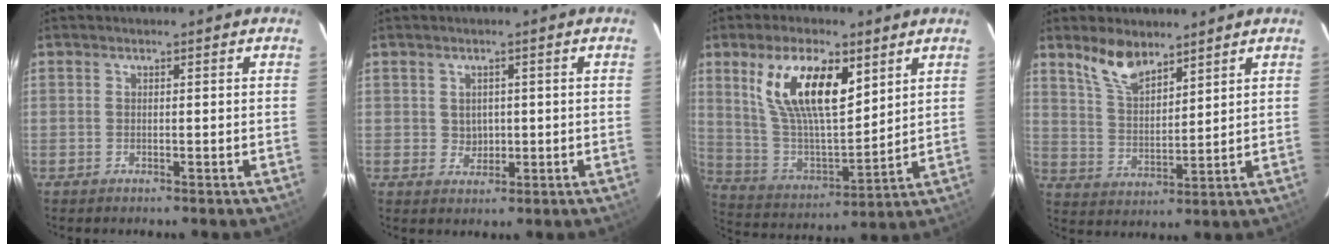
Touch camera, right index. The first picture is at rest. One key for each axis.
{"total": 2.5, "fx": 0.3, "fy": 2.4, "fz": 0.7, "tx": -0.010, "ty": 0.006, "tz": 0.011}
{"total": 16.8, "fx": 8.0, "fy": 6.7, "fz": 13.2, "tx": -0.248, "ty": 0.006, "tz": 0.160}
{"total": 8.7, "fx": 6.5, "fy": 4.0, "fz": 4.0, "tx": -0.073, "ty": 0.012, "tz": 0.130}